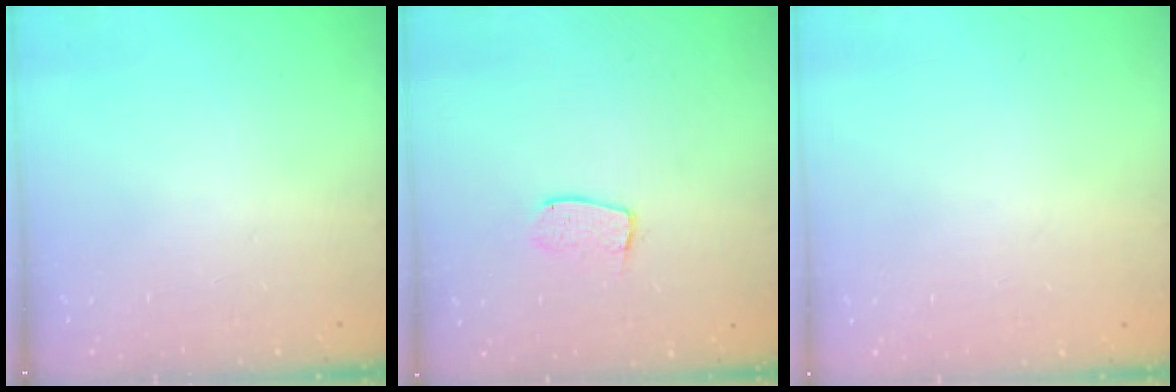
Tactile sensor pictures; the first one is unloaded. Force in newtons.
{"total": 6.6, "press": 6.5, "slide": 0.5}
{"total": 0.0}